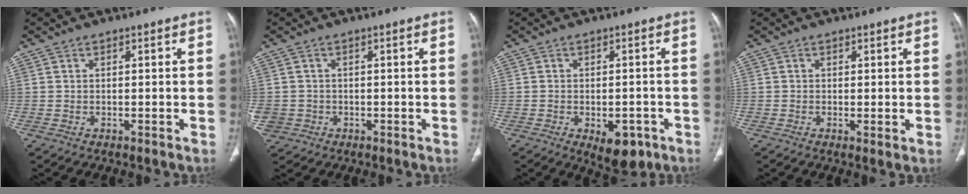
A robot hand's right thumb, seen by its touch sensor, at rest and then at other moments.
{"total": 5.9, "force": [-1.7, 5.2, 2.1], "torque": [-0.071, 0.009, -0.020]}
{"total": 7.0, "force": [-3.3, 3.8, 4.9], "torque": [-0.052, 0.010, -0.033]}
{"total": 1.4, "force": [-0.1, 0.3, 1.4], "torque": [-0.030, -0.008, -0.004]}